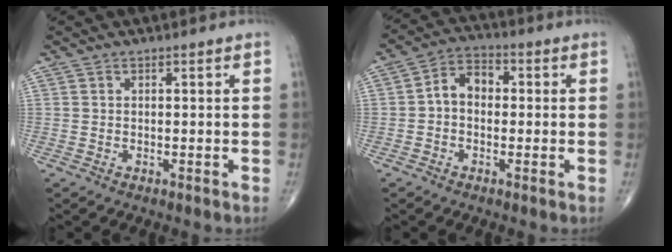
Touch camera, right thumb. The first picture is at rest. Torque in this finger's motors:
{"motor_torque": [0.13, 0.12, 0.47, -0.03, 0.04]}